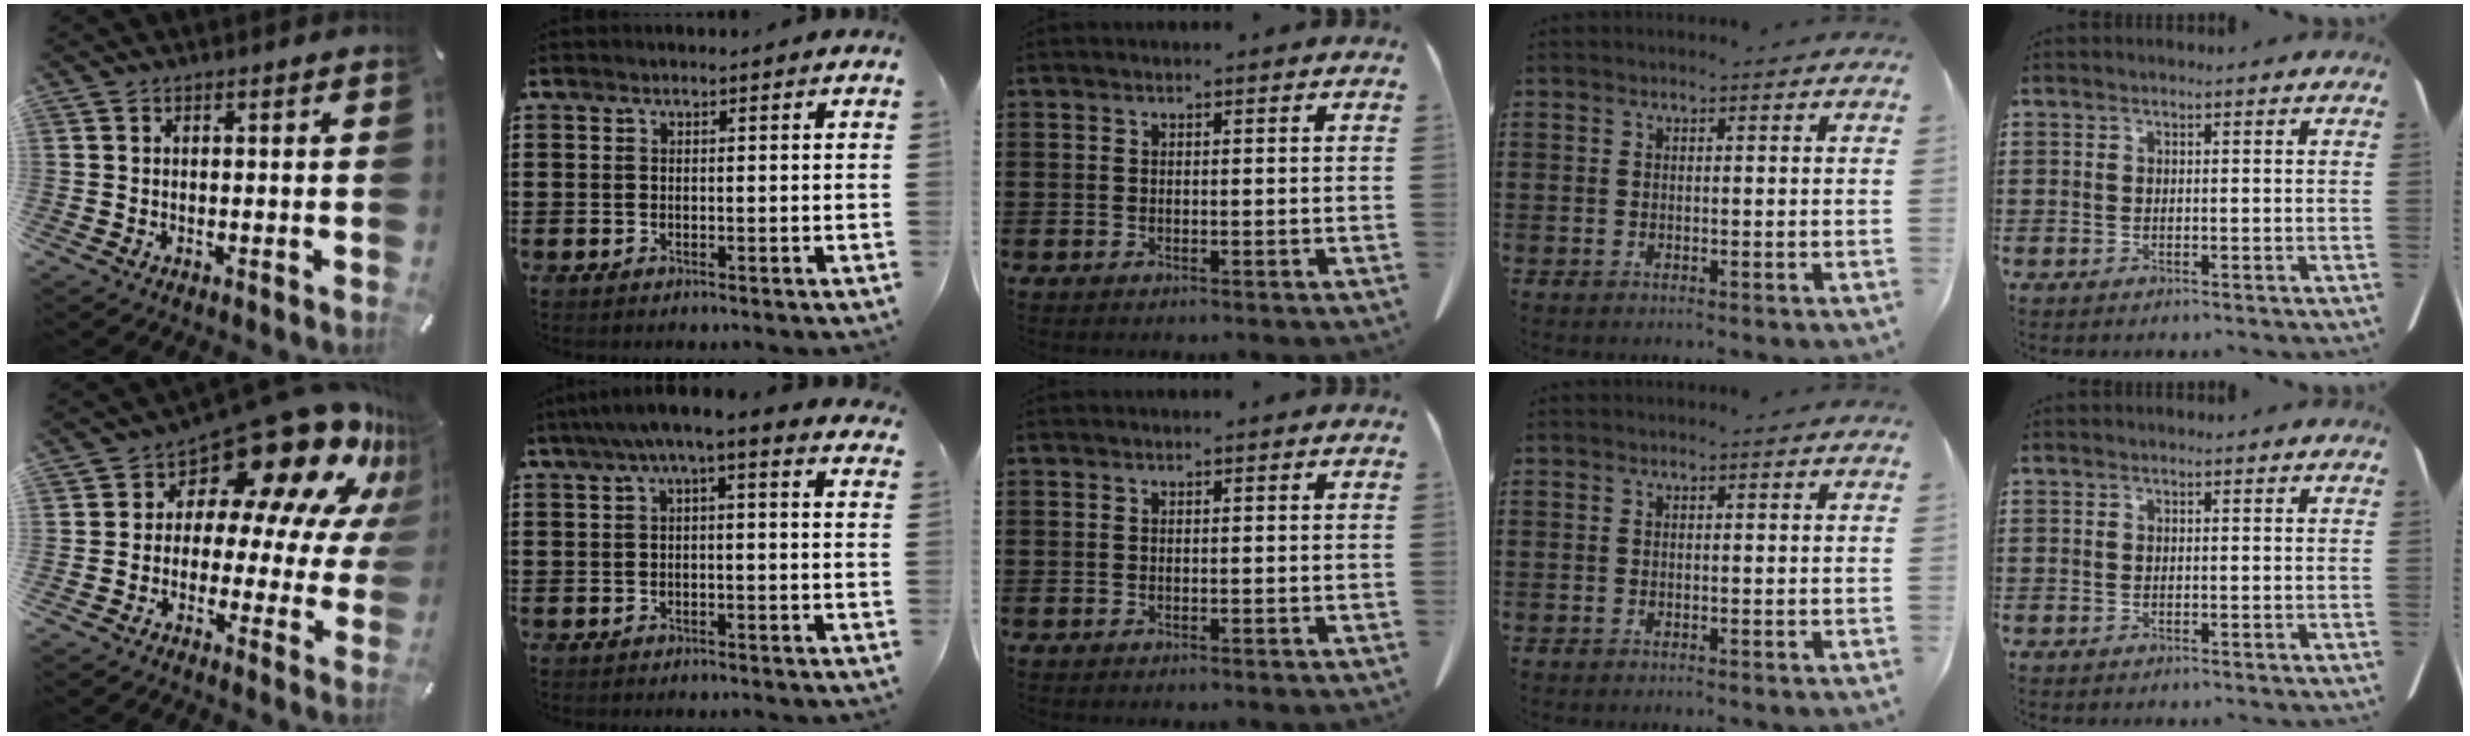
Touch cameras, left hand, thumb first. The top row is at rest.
{"thumb": {"total": 18.9, "force": [13.0, 8.3, 10.9], "torque": [-0.156, -0.113, 0.216]}, "index": {"total": 3.1, "force": [0.8, 0.4, 2.9], "torque": [-0.057, 0.001, 0.010]}}